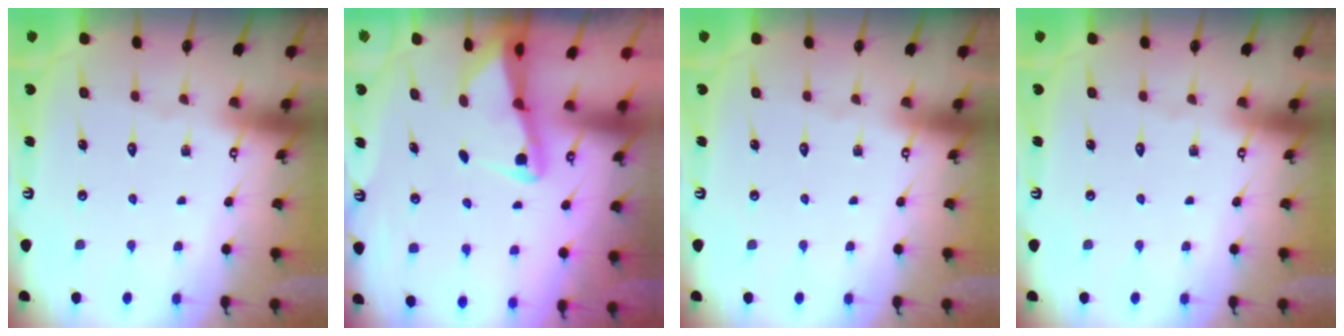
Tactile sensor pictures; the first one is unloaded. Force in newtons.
{"total": 2.4, "press": 2.4, "slide": 0.3}
{"total": 0.0}
{"total": 0.0}